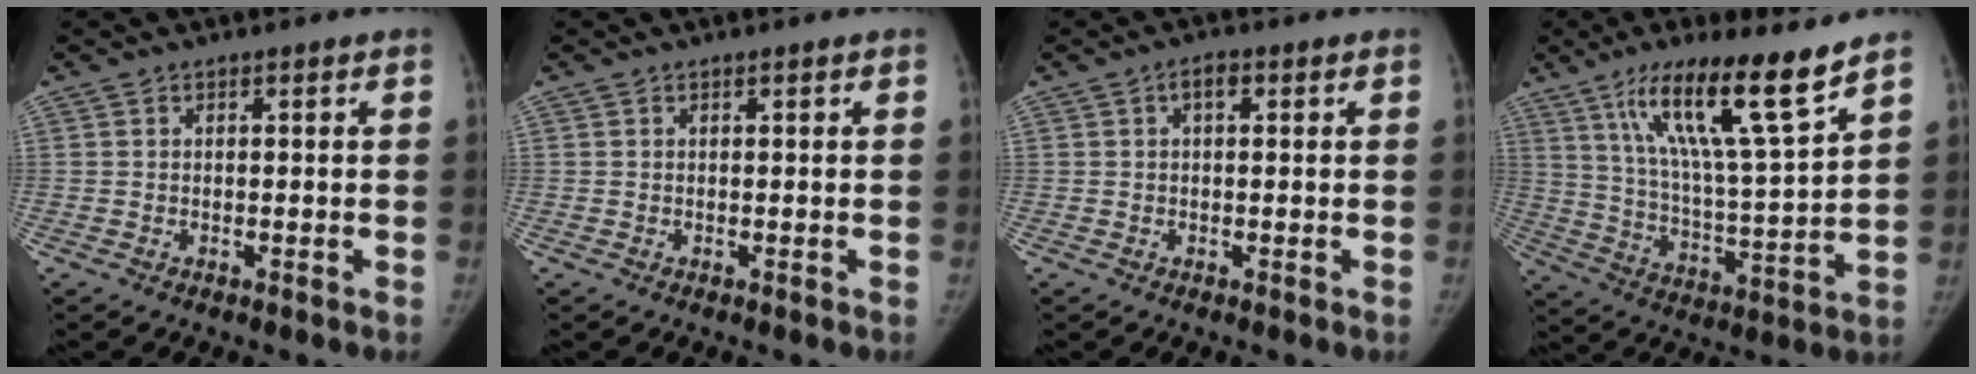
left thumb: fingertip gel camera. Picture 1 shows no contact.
{"total": 0.0}
{"total": 2.2, "force": [0.7, 1.2, 1.7], "torque": [-0.024, 0.010, 0.007]}
{"total": 18.4, "force": [11.7, 2.0, 14.0], "torque": [-0.227, -0.061, 0.206]}